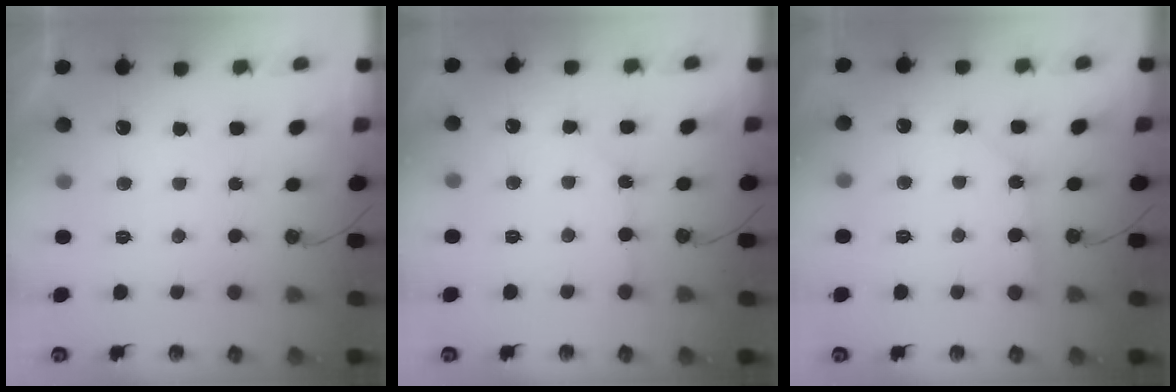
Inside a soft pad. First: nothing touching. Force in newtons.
{"total": 2.9, "press": 2.8, "slide": 0.4}
{"total": 3.4, "press": 3.4, "slide": 0.1}